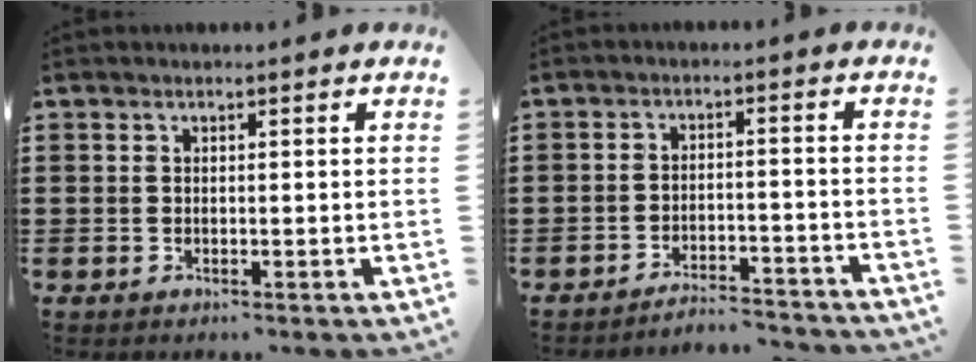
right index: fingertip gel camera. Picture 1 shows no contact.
{"total": 3.8, "force": [-3.8, 0.1, 0.5], "torque": [-0.012, 0.002, -0.079]}